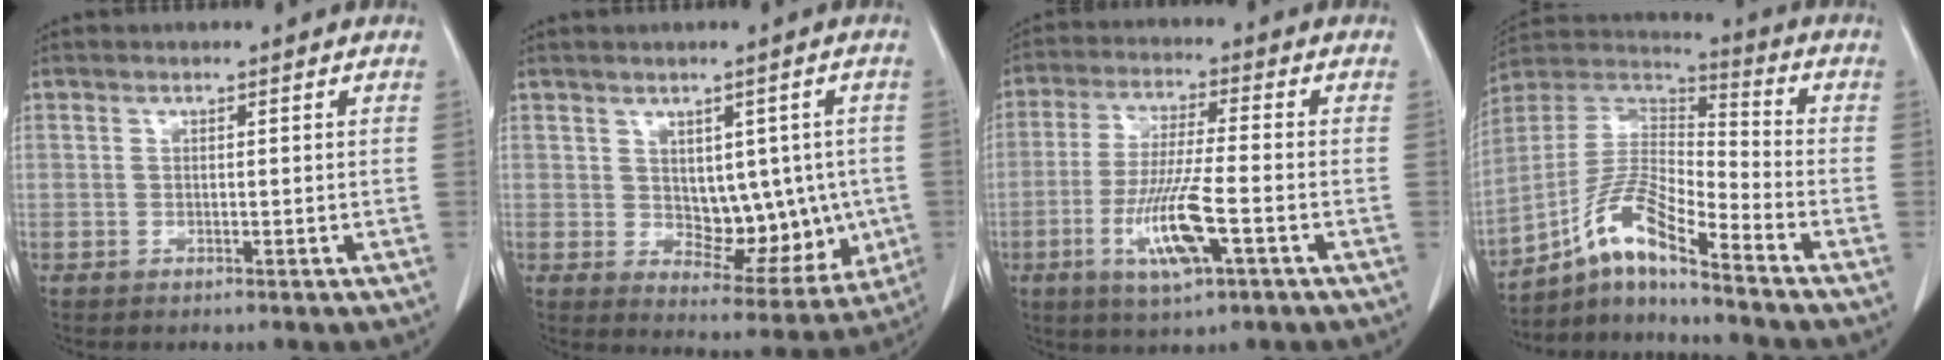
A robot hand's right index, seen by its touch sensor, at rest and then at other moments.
{"total": 10.0, "force": [0.2, 6.0, 8.0], "torque": [-0.087, 0.007, 0.024]}
{"total": 10.5, "force": [-3.8, 1.0, 9.8], "torque": [-0.196, -0.016, -0.070]}
{"total": 11.7, "force": [-8.0, 1.0, 8.5], "torque": [-0.179, 0.017, -0.149]}